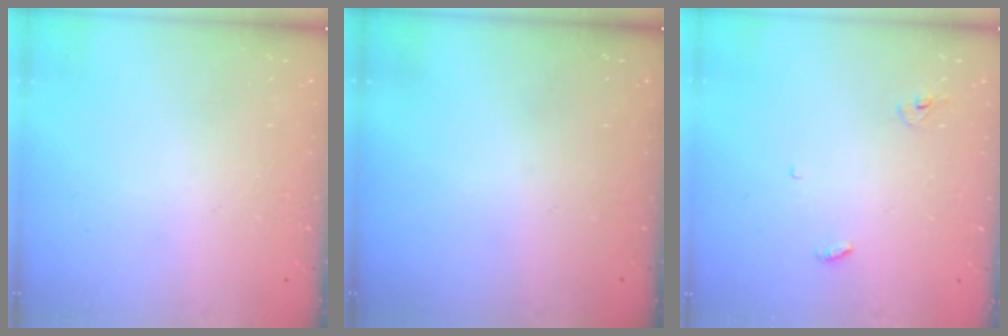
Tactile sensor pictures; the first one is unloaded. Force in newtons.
{"total": 0.0}
{"total": 3.3, "press": 3.2, "slide": 0.3}